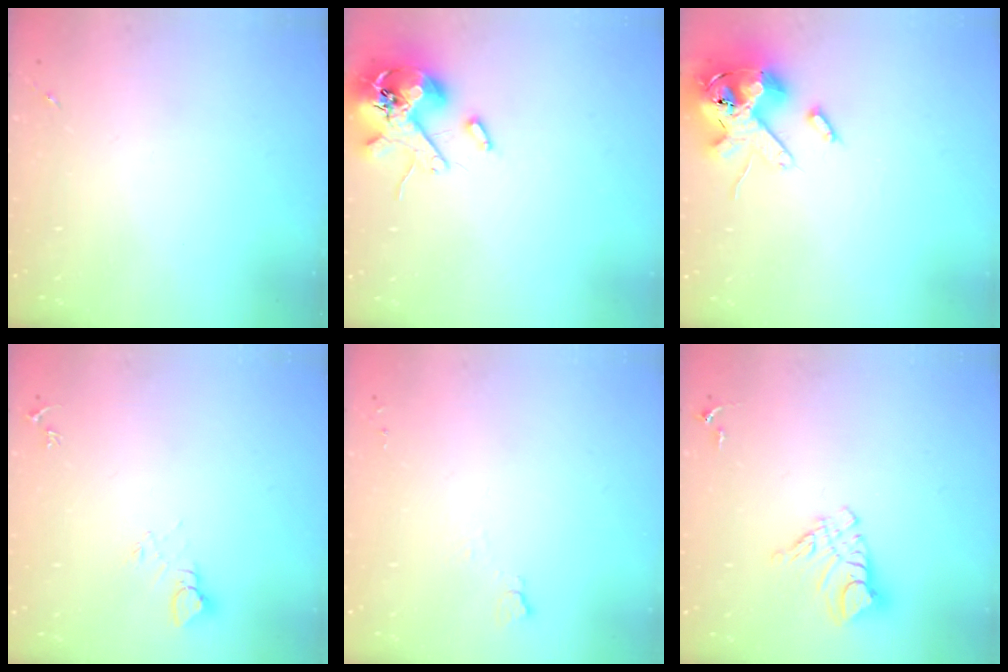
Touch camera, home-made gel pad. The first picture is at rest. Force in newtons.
{"total": 12.7, "press": 12.6, "slide": 1.9}
{"total": 15.4, "press": 15.1, "slide": 2.9}
{"total": 6.0, "press": 6.0, "slide": 0.5}
{"total": 4.1, "press": 4.0, "slide": 0.6}
{"total": 10.3, "press": 10.3, "slide": 0.9}